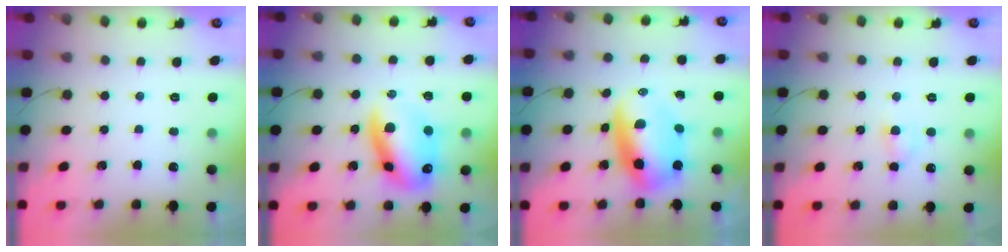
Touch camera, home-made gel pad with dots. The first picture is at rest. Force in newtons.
{"total": 15.9, "press": 15.4, "slide": 3.6}
{"total": 9.7, "press": 9.4, "slide": 2.6}
{"total": 3.6, "press": 3.4, "slide": 1.1}